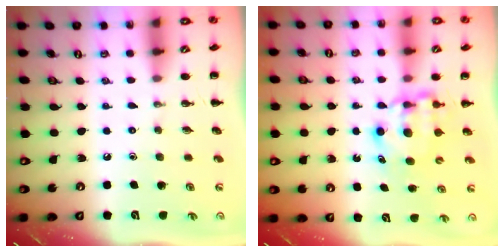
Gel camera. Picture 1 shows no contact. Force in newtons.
{"total": 6.6, "press": 6.5, "slide": 1.0}